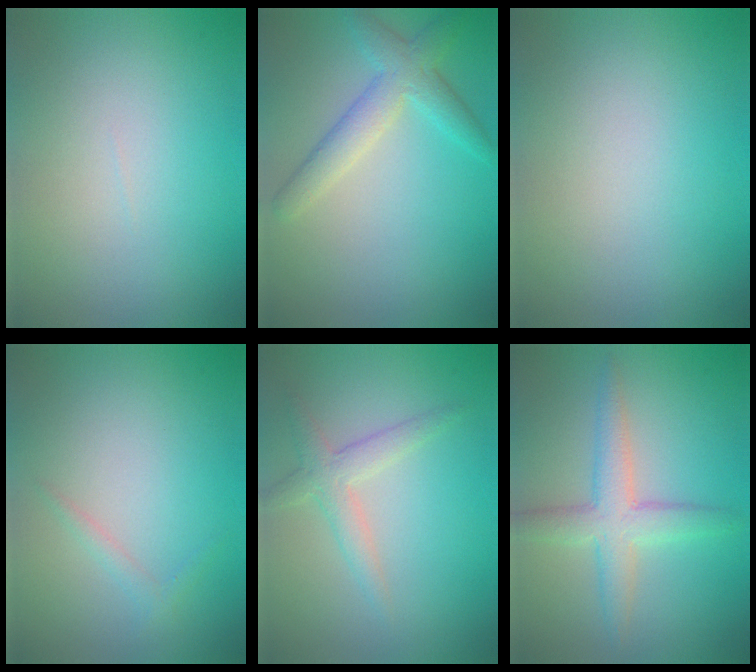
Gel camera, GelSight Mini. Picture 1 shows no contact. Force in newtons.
{"total": 3.5, "press": 3.5, "slide": 0.1}
{"total": 0.0}
{"total": 0.9, "press": 0.9, "slide": 0.0}
{"total": 2.4, "press": 2.4, "slide": 0.1}
{"total": 4.0, "press": 4.0, "slide": 0.1}